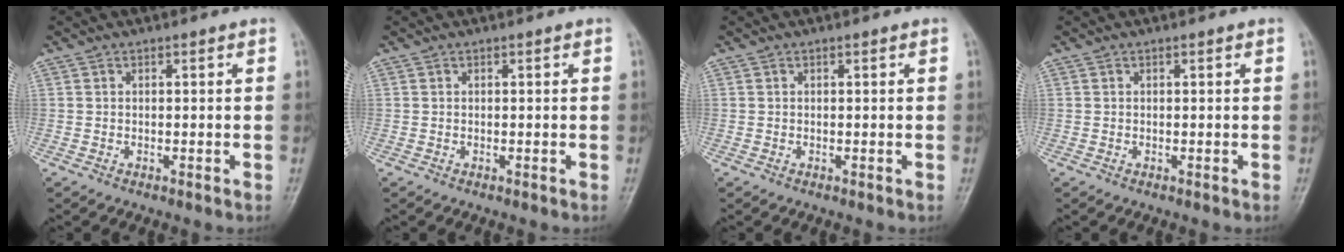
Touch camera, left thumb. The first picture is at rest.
{"total": 0.0}
{"total": 0.0}
{"total": 0.0}